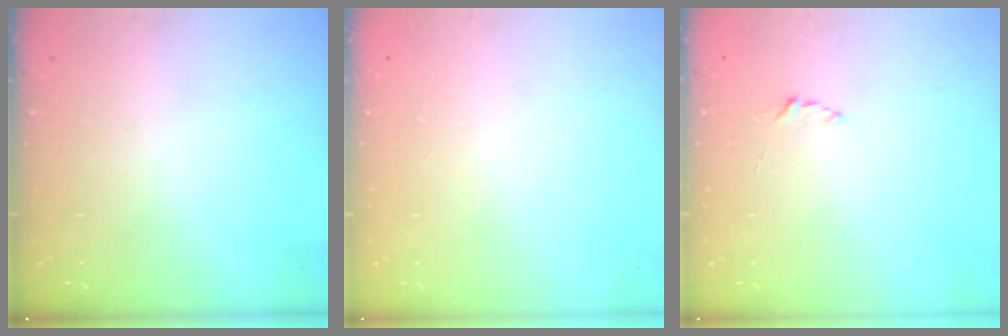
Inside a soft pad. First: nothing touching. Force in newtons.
{"total": 2.5, "press": 2.5, "slide": 0.2}
{"total": 1.9, "press": 1.9, "slide": 0.2}